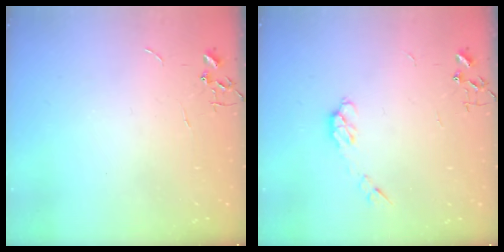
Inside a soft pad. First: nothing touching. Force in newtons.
{"total": 4.5, "press": 4.5, "slide": 0.7}